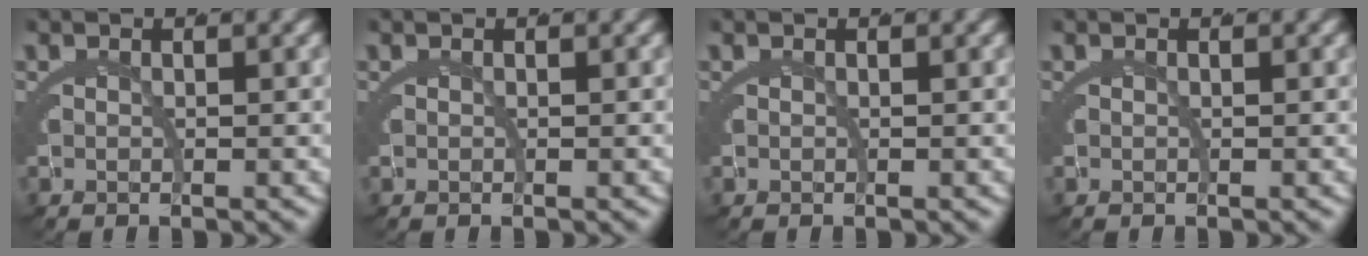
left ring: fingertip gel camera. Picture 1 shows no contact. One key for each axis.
{"total": 0.0}
{"total": 0.0}
{"total": 0.0}